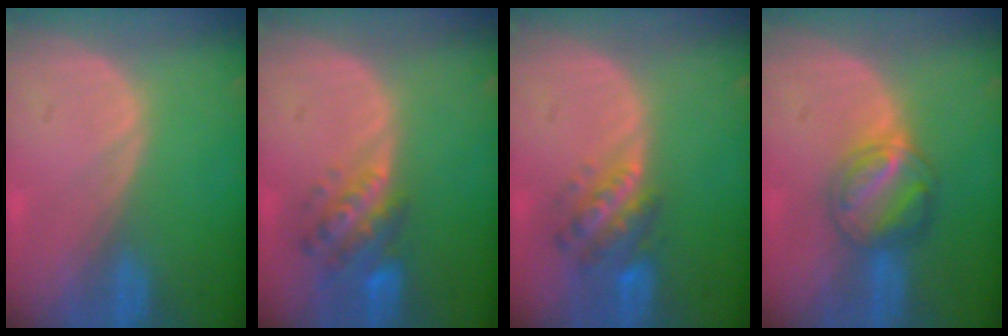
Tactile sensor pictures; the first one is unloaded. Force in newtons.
{"total": 6.1, "press": 5.9, "slide": 1.5}
{"total": 5.9, "press": 5.7, "slide": 1.2}
{"total": 5.8, "press": 5.8, "slide": 0.6}